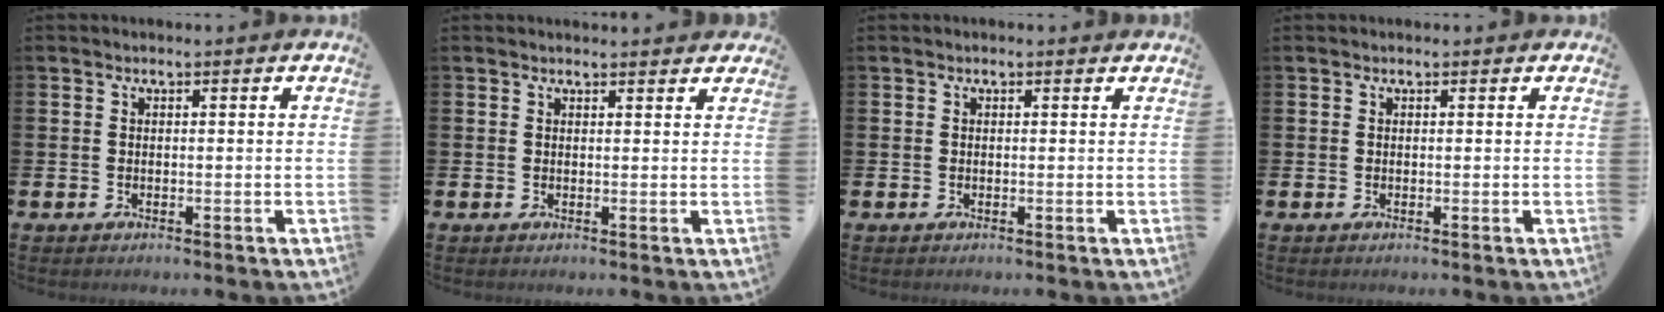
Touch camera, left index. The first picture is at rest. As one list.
[{"total": 1.2, "force": [1.2, 0.2, 0.1], "torque": [0.011, -0.005, 0.019]}, {"total": 0.0}, {"total": 0.0}]